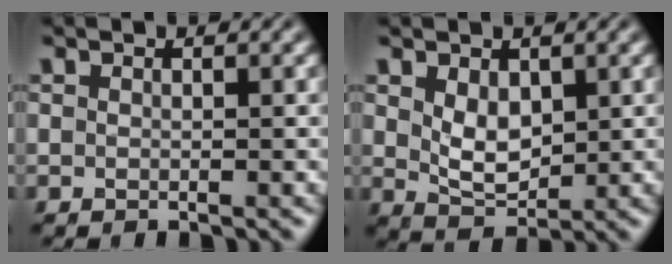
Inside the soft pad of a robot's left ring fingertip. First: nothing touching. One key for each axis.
{"total": 3.3, "fx": 0.8, "fy": 2.1, "fz": 2.4, "tx": -0.050, "ty": -0.005, "tz": 0.022}